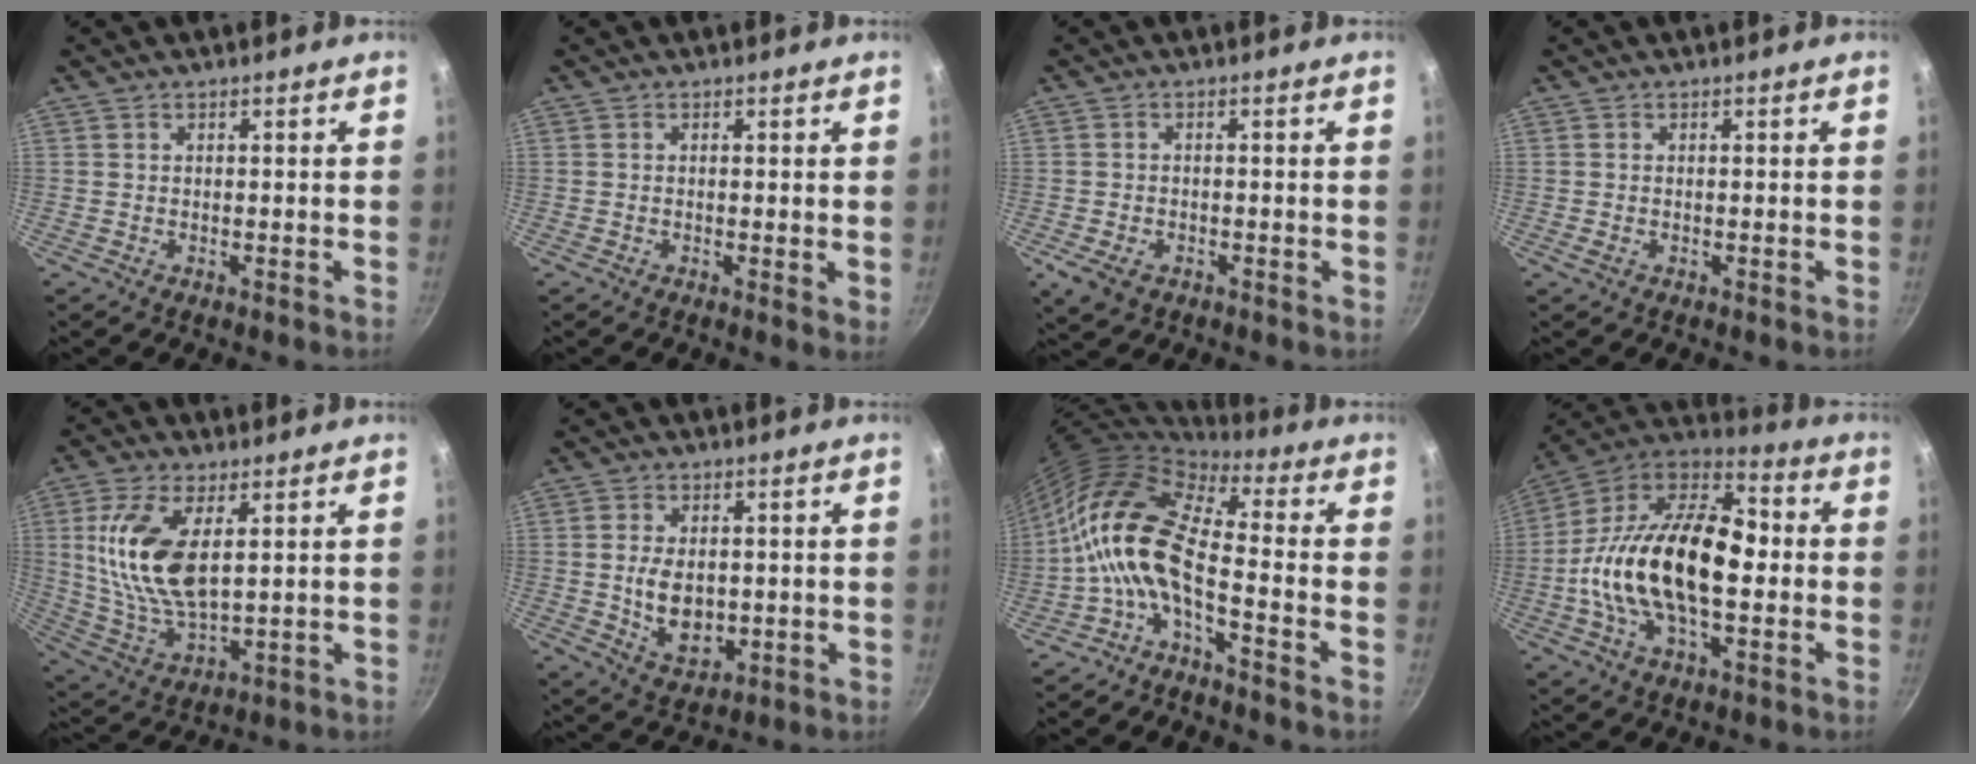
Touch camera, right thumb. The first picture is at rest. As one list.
[{"total": 1.6, "force": [0.2, 0.4, 1.6], "torque": [-0.022, -0.005, -0.001]}, {"total": 4.4, "force": [-1.9, 2.9, 2.8], "torque": [-0.058, -0.001, -0.033]}, {"total": 0.7, "force": [-0.2, 0.4, 0.6], "torque": [-0.011, 0.000, -0.004]}, {"total": 15.9, "force": [3.8, 7.8, 13.3], "torque": [-0.259, -0.016, 0.082]}, {"total": 11.3, "force": [-0.2, 7.3, 8.6], "torque": [-0.141, -0.007, 0.003]}, {"total": 12.8, "force": [-3.1, 5.0, 11.3], "torque": [-0.220, 0.039, -0.079]}, {"total": 25.8, "force": [-1.7, 14.1, 21.5], "torque": [-0.375, 0.044, -0.047]}]